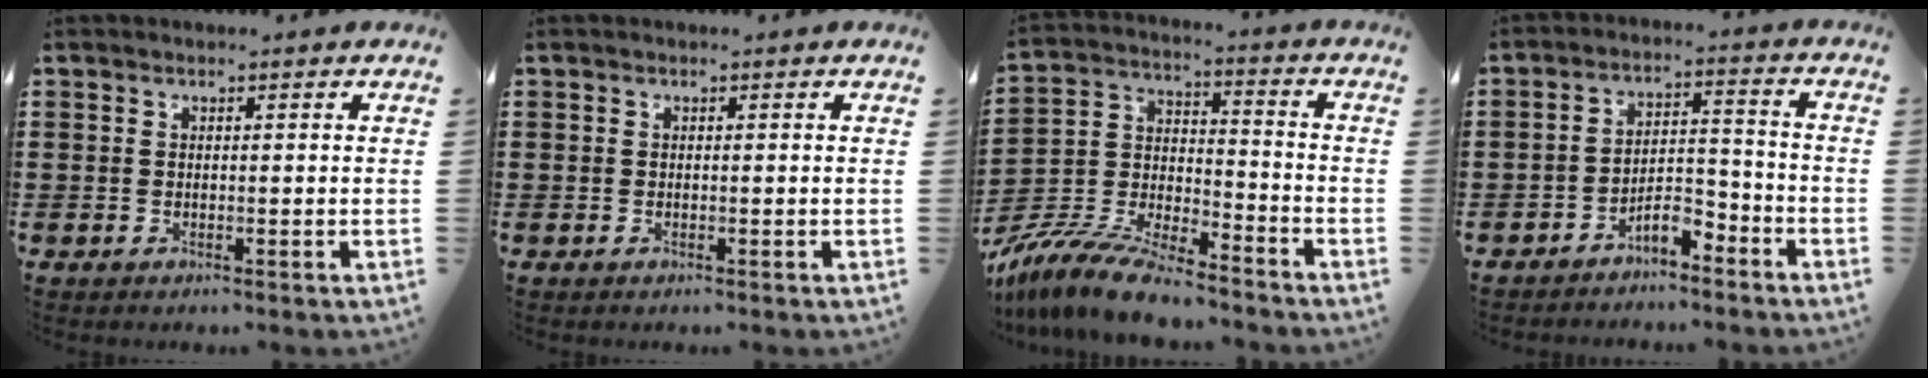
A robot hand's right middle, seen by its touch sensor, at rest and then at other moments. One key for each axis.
{"total": 0.0}
{"total": 10.8, "fx": -9.9, "fy": 1.4, "fz": 3.9, "tx": -0.088, "ty": 0.018, "tz": -0.202}
{"total": 5.1, "fx": -4.4, "fy": 1.3, "fz": 2.0, "tx": -0.034, "ty": 0.013, "tz": -0.087}